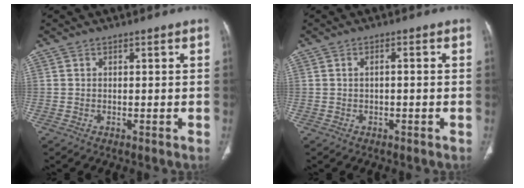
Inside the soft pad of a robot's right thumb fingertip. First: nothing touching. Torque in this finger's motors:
{"motor_torque": [-0.03, -0.58, -0.19, -0.01, -0.02]}